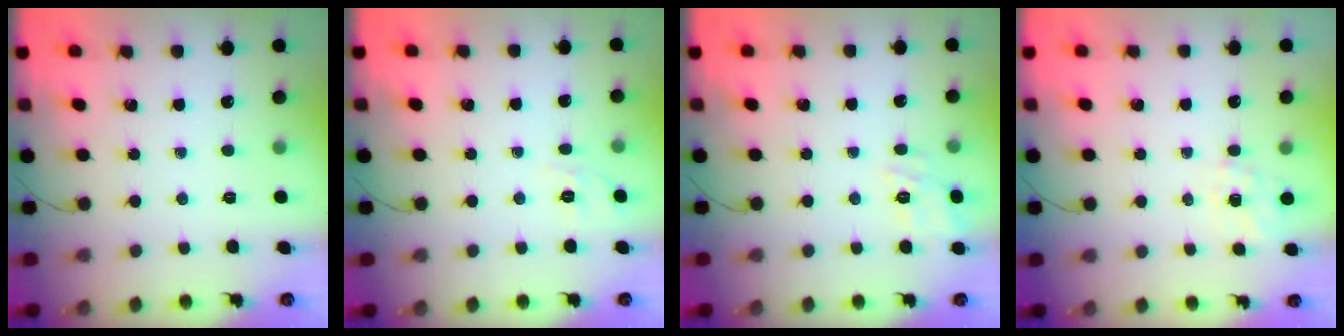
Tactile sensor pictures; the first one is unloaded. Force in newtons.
{"total": 1.5, "press": 0.0, "slide": 1.5}
{"total": 11.8, "press": 11.7, "slide": 1.1}
{"total": 5.8, "press": 5.7, "slide": 1.5}